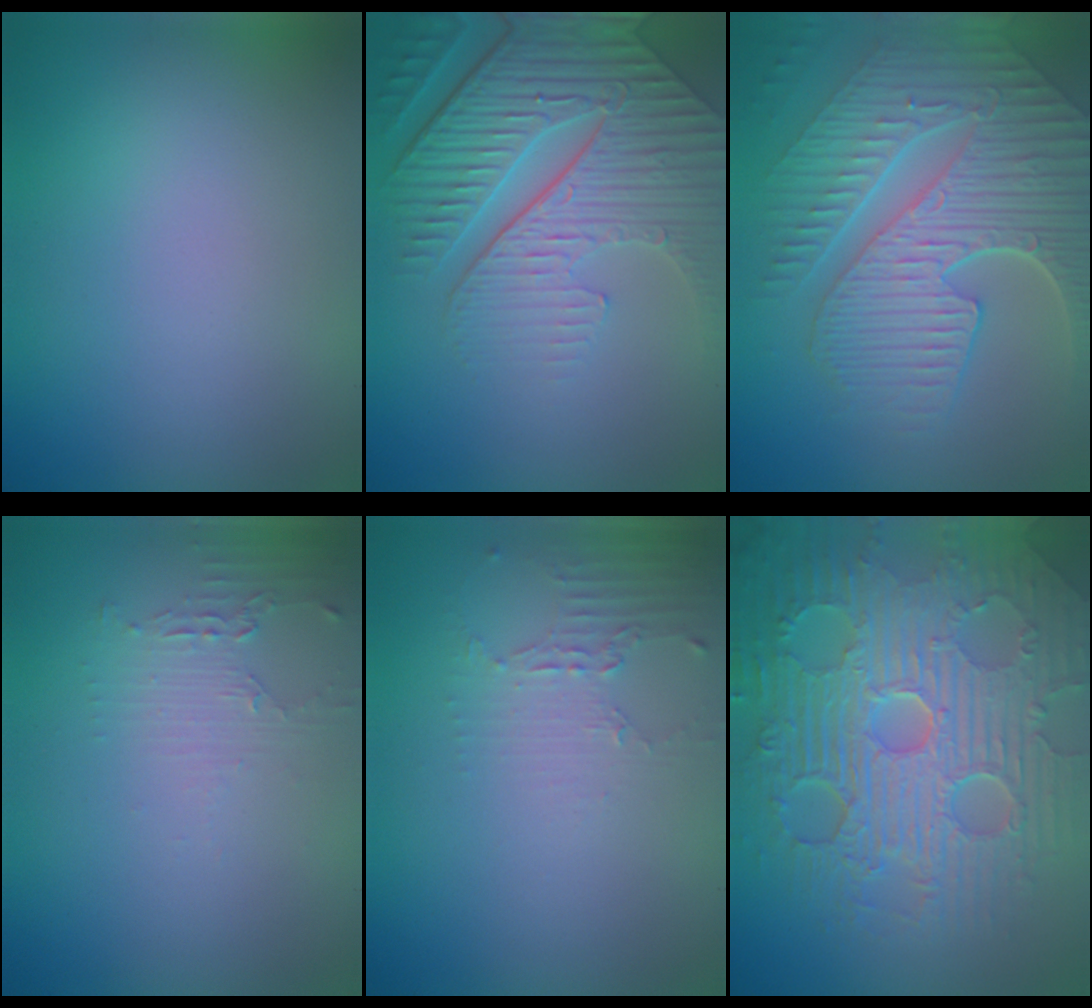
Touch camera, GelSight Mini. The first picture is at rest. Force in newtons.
{"total": 7.2, "press": 5.8, "slide": 4.3}
{"total": 9.2, "press": 6.2, "slide": 6.8}
{"total": 1.5, "press": 1.5, "slide": 0.4}
{"total": 2.0, "press": 1.5, "slide": 1.4}
{"total": 11.2, "press": 7.4, "slide": 8.5}